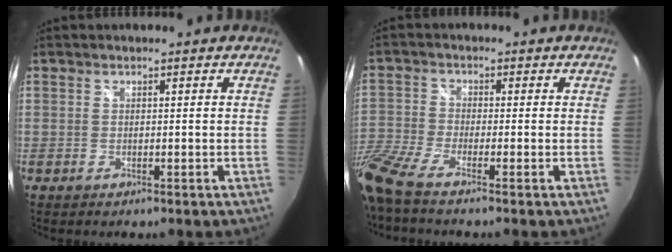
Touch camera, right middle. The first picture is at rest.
{"total": 9.1, "force": [-7.3, 0.2, 5.4], "torque": [-0.133, -0.033, -0.152]}